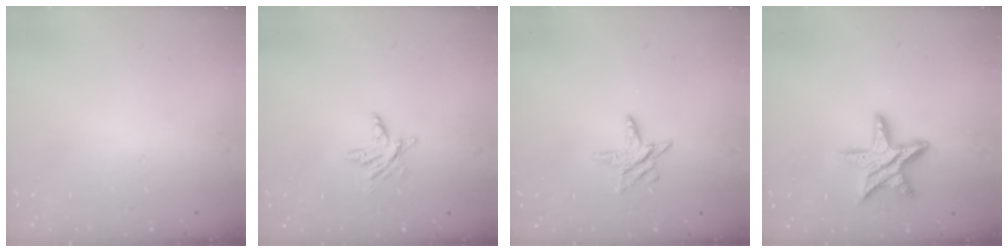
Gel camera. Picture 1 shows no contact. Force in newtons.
{"total": 5.5, "press": 5.5, "slide": 0.5}
{"total": 6.5, "press": 6.5, "slide": 0.3}
{"total": 12.1, "press": 12.1, "slide": 0.8}